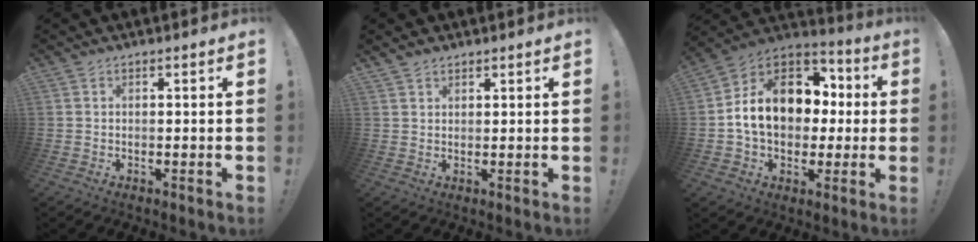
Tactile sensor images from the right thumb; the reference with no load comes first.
{"total": 2.0, "force": [1.7, 0.9, 0.4], "torque": [-0.008, -0.010, 0.033]}
{"total": 17.7, "force": [2.1, 13.3, 11.6], "torque": [-0.172, 0.012, 0.050]}